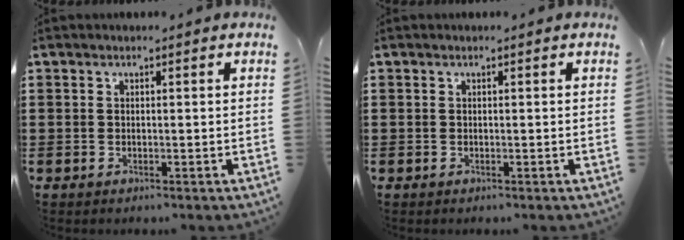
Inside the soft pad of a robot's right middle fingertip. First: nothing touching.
{"total": 0.0}